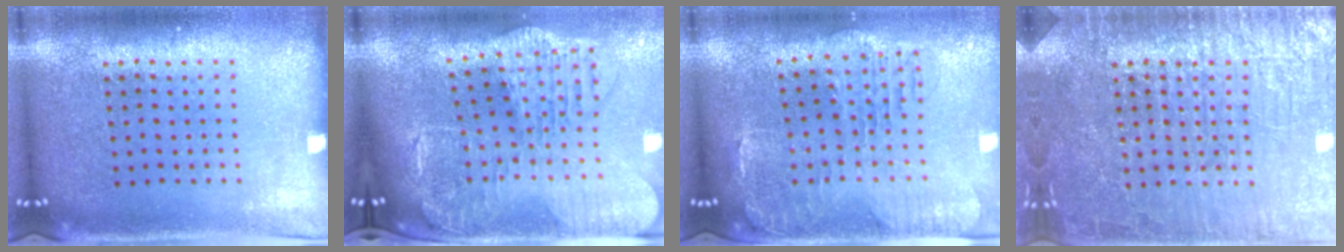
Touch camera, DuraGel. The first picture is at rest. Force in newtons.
{"total": 3.0, "press": 2.5, "slide": 1.7}
{"total": 1.4, "press": 1.3, "slide": 0.3}
{"total": 7.1, "press": 7.1, "slide": 1.1}